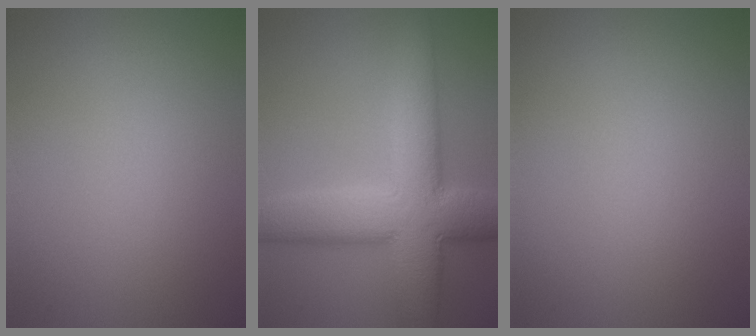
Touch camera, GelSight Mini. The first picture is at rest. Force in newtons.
{"total": 10.9, "press": 10.9, "slide": 0.7}
{"total": 0.0}